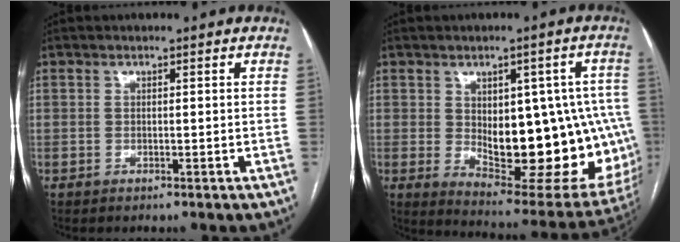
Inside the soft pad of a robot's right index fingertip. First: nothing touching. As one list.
[{"total": 22.0, "force": [-1.1, 9.2, 20.0], "torque": [-0.200, 0.011, 0.018]}]